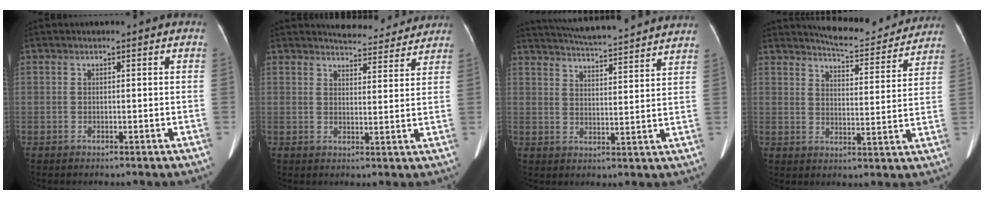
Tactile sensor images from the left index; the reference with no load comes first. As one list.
[{"total": 8.1, "force": [7.9, 1.7, 1.0], "torque": [-0.008, 0.000, 0.092]}, {"total": 18.8, "force": [17.4, 1.1, 7.1], "torque": [-0.116, 0.015, 0.235]}, {"total": 11.6, "force": [11.2, 1.7, 2.4], "torque": [-0.031, -0.012, 0.142]}]